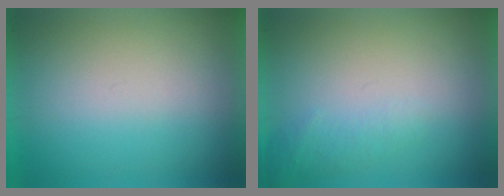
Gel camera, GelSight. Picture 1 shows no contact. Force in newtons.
{"total": 1.4}